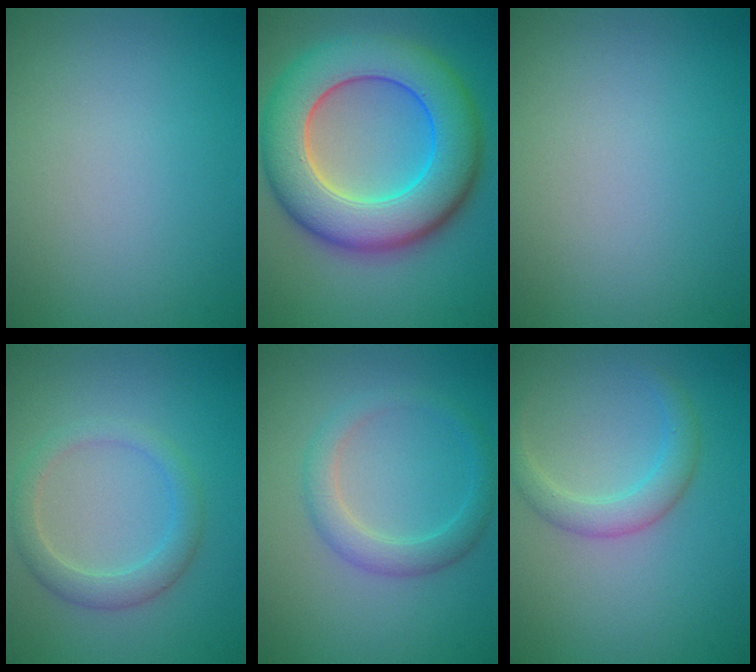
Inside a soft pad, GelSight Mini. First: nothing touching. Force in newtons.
{"total": 11.4, "press": 11.4, "slide": 0.7}
{"total": 0.0}
{"total": 2.7, "press": 2.7, "slide": 0.1}
{"total": 2.7, "press": 2.7, "slide": 0.1}
{"total": 2.6, "press": 2.6, "slide": 0.2}